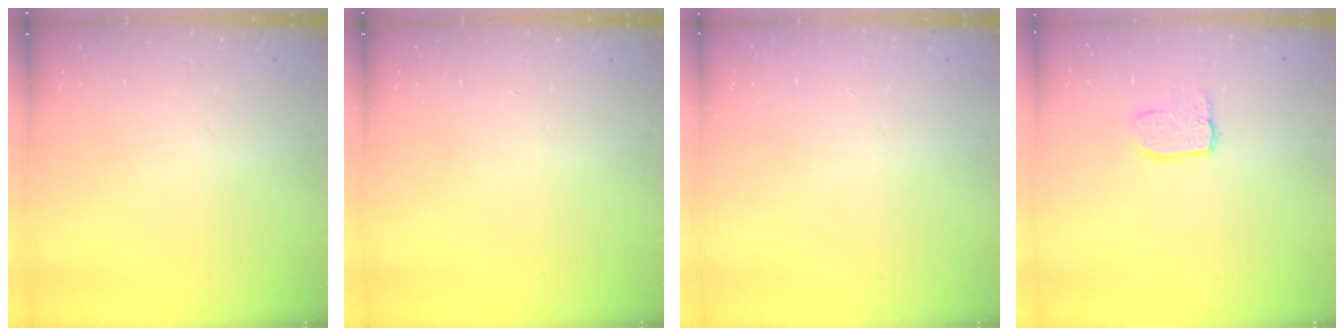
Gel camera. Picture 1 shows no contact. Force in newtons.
{"total": 0.0}
{"total": 0.0}
{"total": 6.9, "press": 6.9, "slide": 0.6}